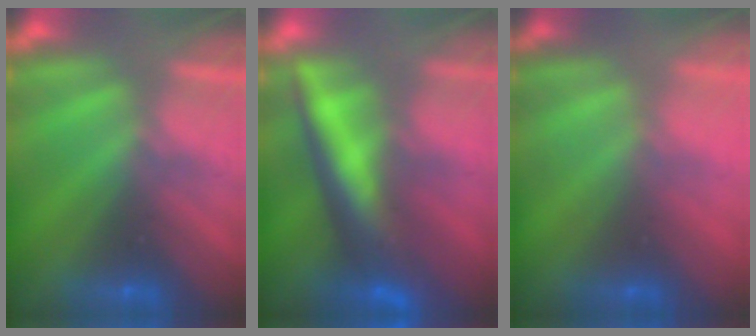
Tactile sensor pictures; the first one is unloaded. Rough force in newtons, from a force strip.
{"total": 6.1}
{"total": 2.1}